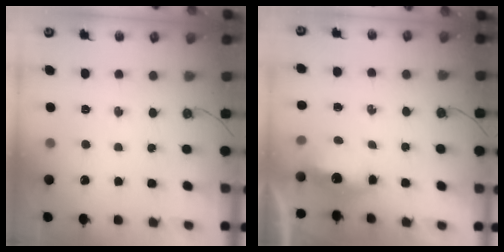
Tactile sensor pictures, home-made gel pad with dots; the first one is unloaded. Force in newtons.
{"total": 5.4, "press": 5.4, "slide": 0.7}